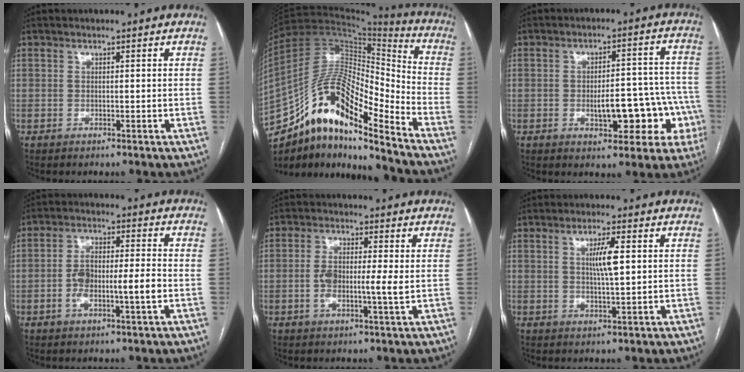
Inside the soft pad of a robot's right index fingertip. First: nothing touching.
{"total": 19.6, "force": [-13.1, 4.6, 13.9], "torque": [-0.266, 0.033, -0.229]}
{"total": 10.9, "force": [-3.3, 5.0, 9.1], "torque": [-0.094, 0.035, -0.034]}
{"total": 7.9, "force": [-1.8, 1.7, 7.5], "torque": [-0.144, 0.017, -0.031]}
{"total": 5.7, "force": [-0.2, 0.9, 5.7], "torque": [-0.112, 0.006, -0.007]}
{"total": 4.9, "force": [1.0, 0.4, 4.7], "torque": [-0.086, 0.000, 0.018]}